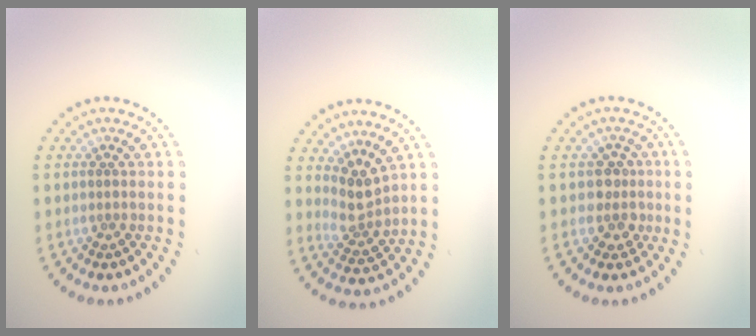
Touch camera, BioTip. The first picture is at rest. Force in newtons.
{"total": 2.8, "press": 2.2, "slide": 1.7}
{"total": 2.0, "press": 1.8, "slide": 1.0}